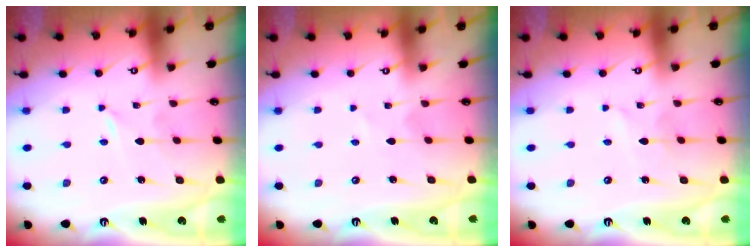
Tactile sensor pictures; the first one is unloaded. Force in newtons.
{"total": 1.0, "press": 1.0, "slide": 0.1}
{"total": 2.8, "press": 2.8, "slide": 0.3}